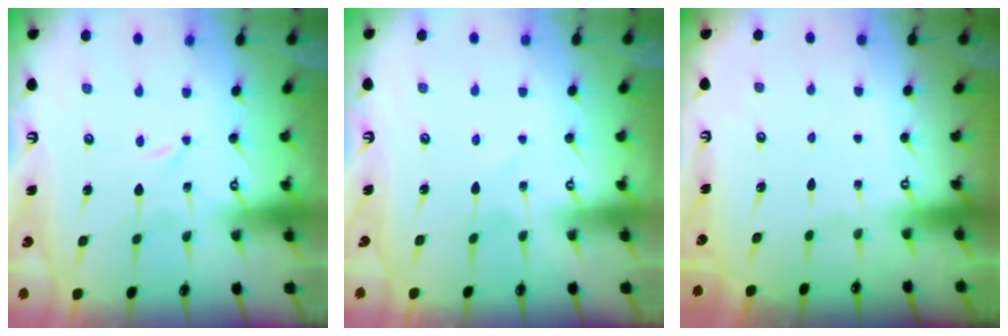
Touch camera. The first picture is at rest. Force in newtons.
{"total": 4.0, "press": 3.9, "slide": 0.4}
{"total": 0.0}